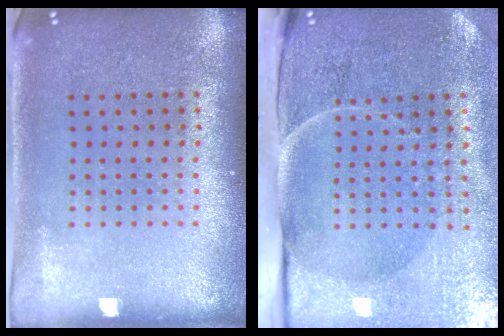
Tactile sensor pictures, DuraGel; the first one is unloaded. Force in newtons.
{"total": 4.9, "press": 3.9, "slide": 3.0}